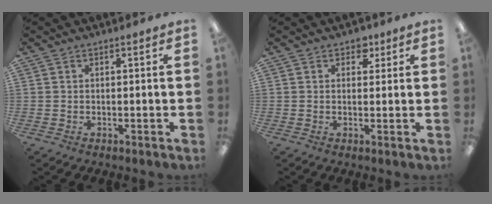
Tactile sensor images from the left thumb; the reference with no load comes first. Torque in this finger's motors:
{"motor_torque": [0.24, 0.12, 0.20, -0.08, 0.04]}